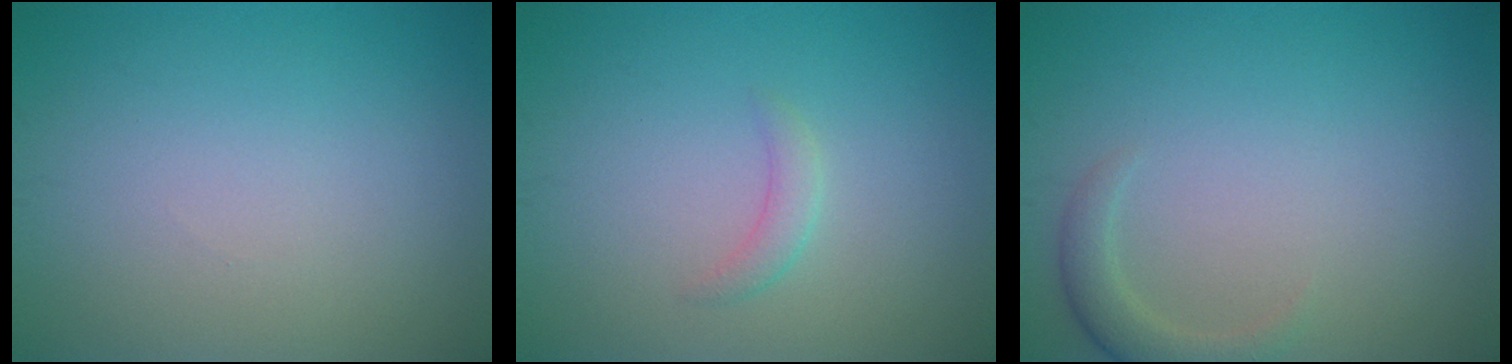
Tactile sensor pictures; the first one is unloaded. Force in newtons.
{"total": 1.3, "press": 1.3, "slide": 0.0}
{"total": 2.0, "press": 2.0, "slide": 0.2}